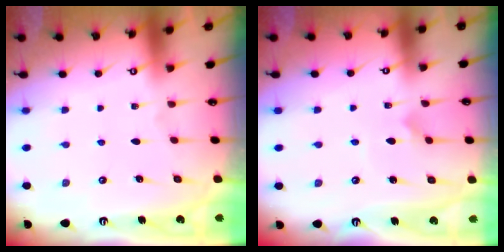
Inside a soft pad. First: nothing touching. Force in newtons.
{"total": 4.1, "press": 4.1, "slide": 0.0}